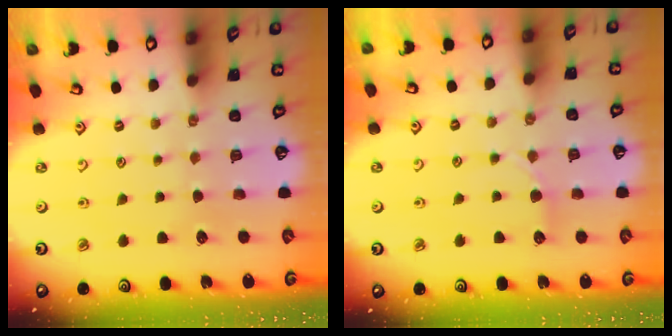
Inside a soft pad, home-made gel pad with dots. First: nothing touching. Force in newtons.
{"total": 5.7, "press": 5.7, "slide": 0.5}